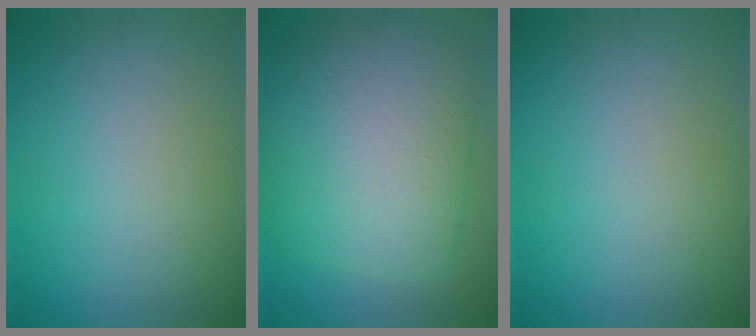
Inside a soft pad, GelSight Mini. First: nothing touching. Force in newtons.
{"total": 11.1, "press": 11.1, "slide": 0.4}
{"total": 0.0}